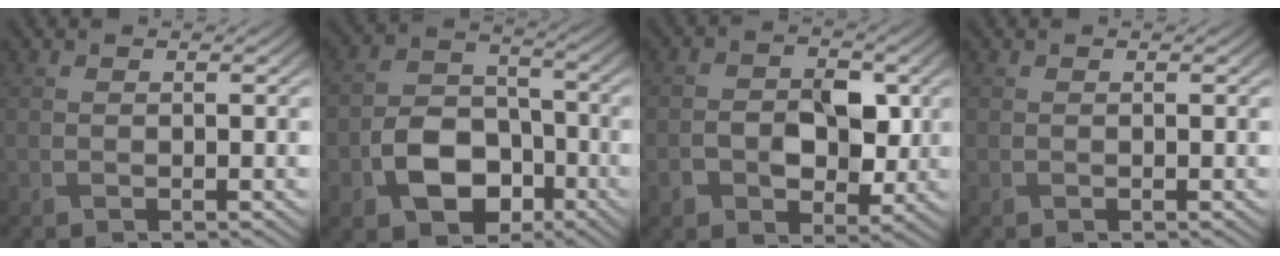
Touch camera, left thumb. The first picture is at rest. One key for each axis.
{"total": 8.6, "fx": -3.6, "fy": 6.1, "fz": 5.0, "tx": -0.097, "ty": -0.007, "tz": -0.070}
{"total": 6.1, "fx": -0.8, "fy": 4.1, "fz": 4.4, "tx": -0.073, "ty": -0.007, "tz": -0.013}
{"total": 0.0}